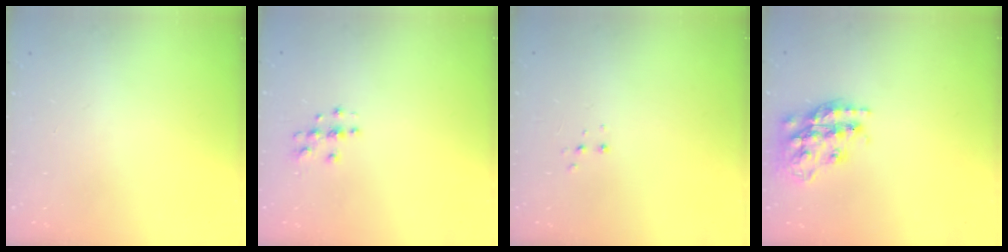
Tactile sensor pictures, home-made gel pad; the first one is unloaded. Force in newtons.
{"total": 4.5, "press": 4.5, "slide": 0.5}
{"total": 2.7, "press": 2.7, "slide": 0.5}
{"total": 19.3, "press": 19.3, "slide": 1.4}